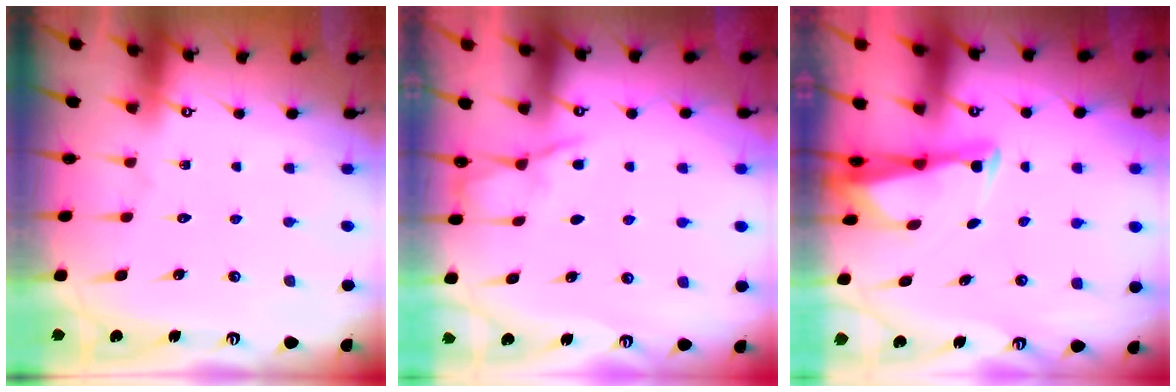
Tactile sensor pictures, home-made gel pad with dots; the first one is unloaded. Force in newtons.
{"total": 3.6, "press": 3.6, "slide": 0.5}
{"total": 2.6, "press": 2.5, "slide": 0.6}